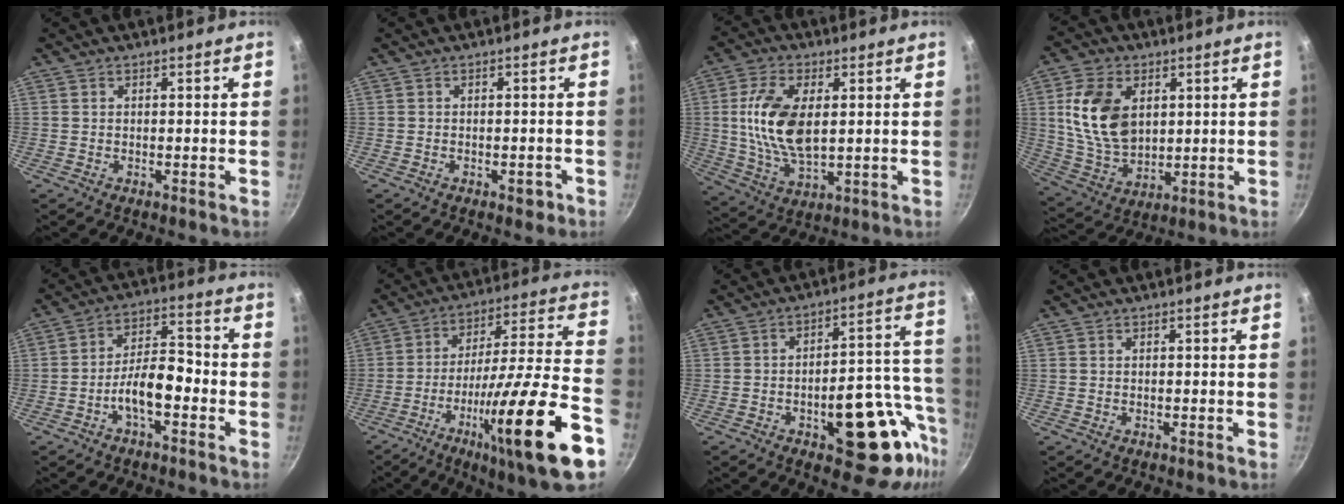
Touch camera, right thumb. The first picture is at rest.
{"total": 2.0, "force": [-1.1, 1.2, 1.2], "torque": [-0.006, 0.015, -0.007]}
{"total": 14.0, "force": [2.0, 7.3, 11.7], "torque": [-0.220, -0.004, 0.042]}
{"total": 14.6, "force": [3.3, 9.9, 10.2], "torque": [-0.172, -0.019, 0.074]}
{"total": 8.8, "force": [-3.6, 3.9, 7.0], "torque": [-0.106, 0.047, -0.065]}
{"total": 25.7, "force": [-11.4, 4.0, 22.7], "torque": [-0.321, 0.032, -0.185]}
{"total": 20.6, "force": [-7.6, 9.5, 16.6], "torque": [-0.155, 0.039, -0.100]}
{"total": 0.0}